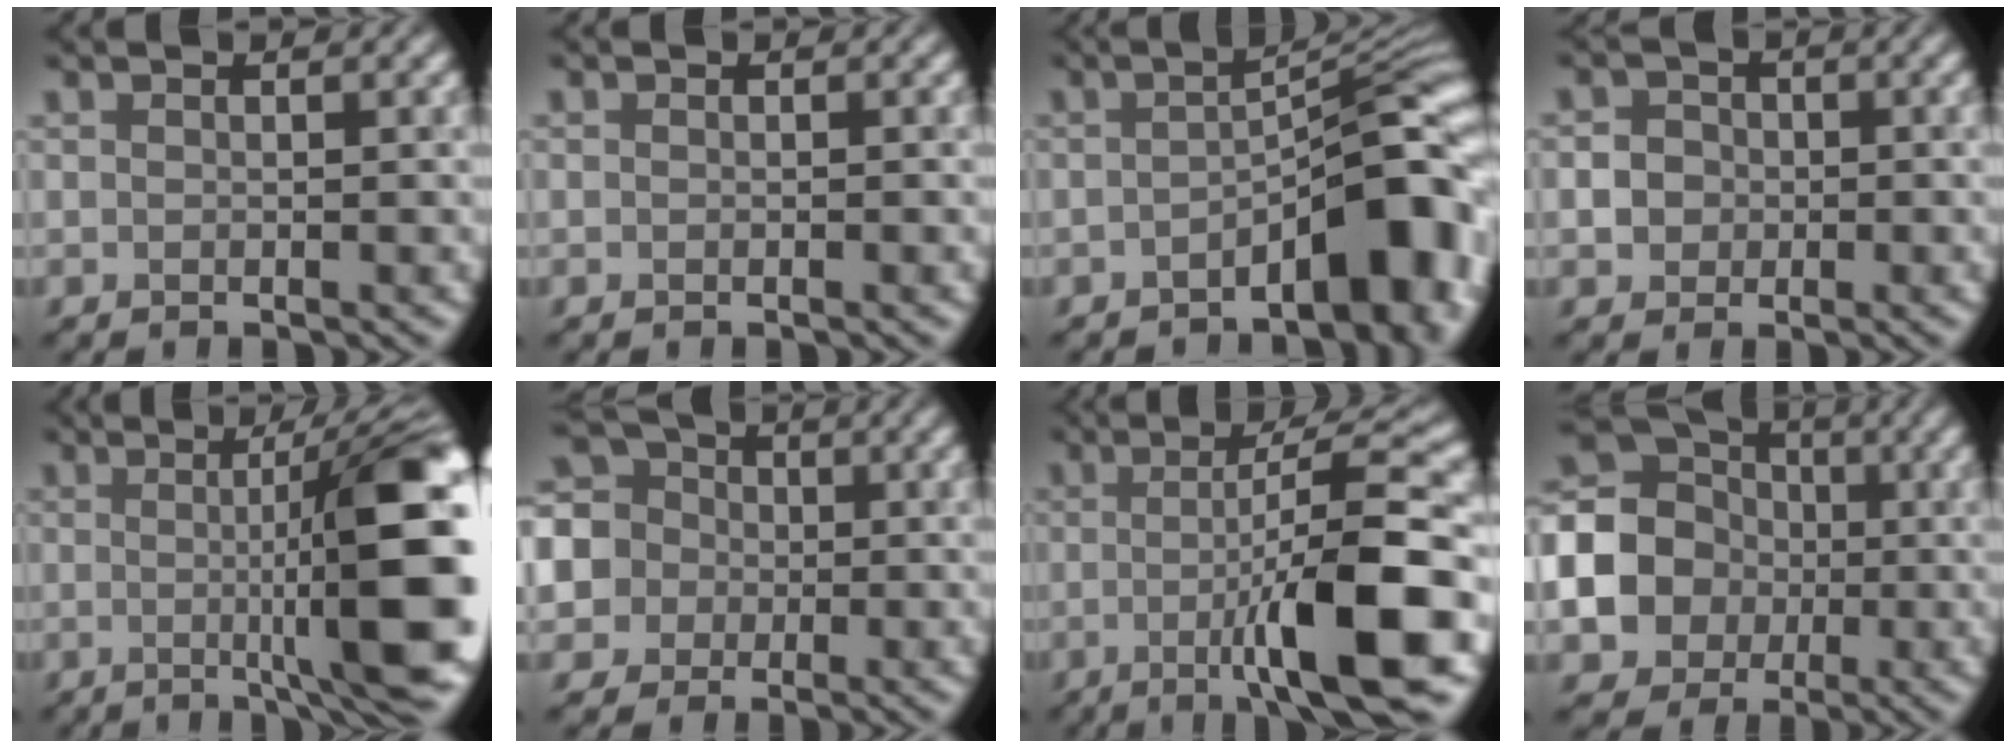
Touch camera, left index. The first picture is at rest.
{"total": 0.0}
{"total": 8.7, "force": [-3.7, 3.1, 7.3], "torque": [-0.080, 0.014, -0.062]}
{"total": 2.6, "force": [-0.3, 2.4, 0.8], "torque": [0.008, 0.005, -0.019]}
{"total": 14.5, "force": [-0.2, 3.3, 14.1], "torque": [-0.151, 0.001, 0.003]}
{"total": 7.2, "force": [-0.7, 6.9, 2.0], "torque": [-0.068, 0.024, -0.048]}
{"total": 11.1, "force": [-2.5, 1.7, 10.7], "torque": [-0.144, 0.008, -0.045]}
{"total": 16.1, "force": [-2.4, 15.0, 5.3], "torque": [-0.157, -0.005, -0.085]}